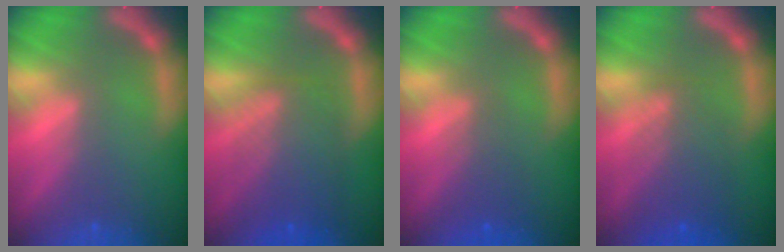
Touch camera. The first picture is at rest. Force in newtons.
{"total": 7.0}
{"total": 2.5}
{"total": 5.1}